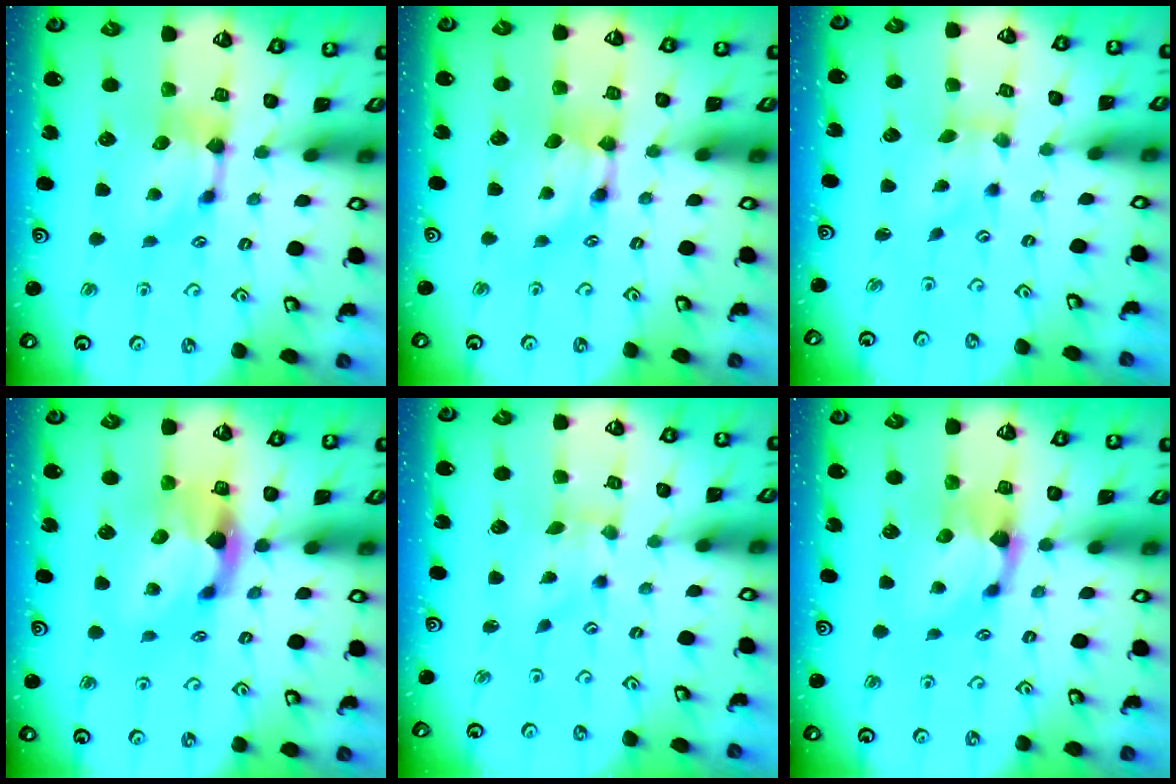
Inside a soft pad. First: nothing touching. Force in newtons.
{"total": 1.6, "press": 1.6, "slide": 0.2}
{"total": 2.0, "press": 1.7, "slide": 1.0}
{"total": 3.0, "press": 2.6, "slide": 1.4}
{"total": 2.7, "press": 2.6, "slide": 1.0}
{"total": 0.6, "press": 0.2, "slide": 0.5}